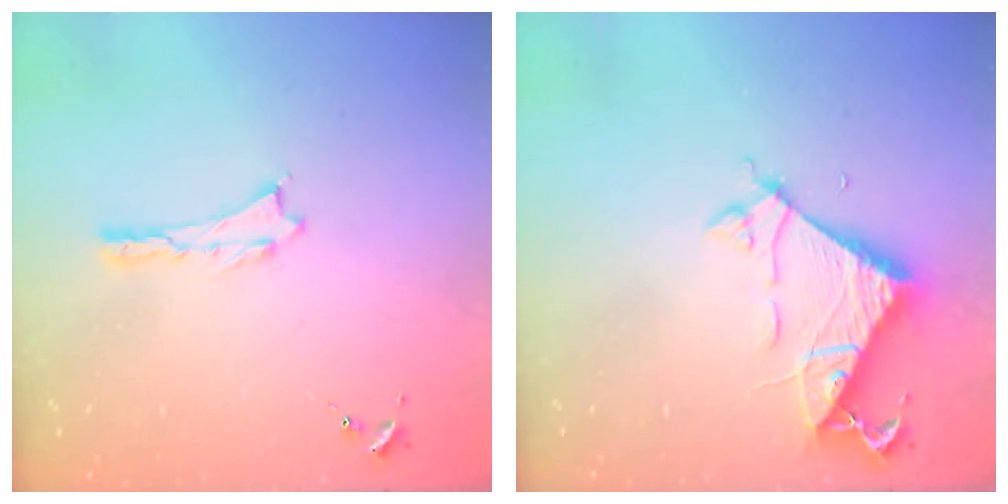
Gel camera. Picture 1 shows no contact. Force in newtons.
{"total": 6.8, "press": 6.8, "slide": 0.6}